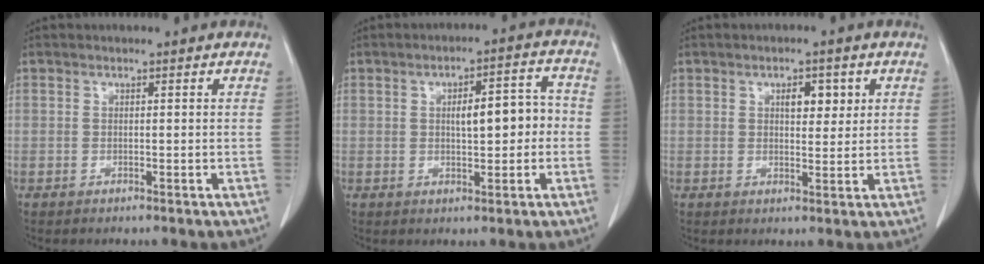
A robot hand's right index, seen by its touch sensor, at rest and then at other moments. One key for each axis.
{"total": 6.7, "fx": -0.1, "fy": 2.3, "fz": 6.3, "tx": -0.092, "ty": 0.025, "tz": 0.003}
{"total": 3.7, "fx": 1.4, "fy": 1.7, "fz": 3.0, "tx": -0.043, "ty": 0.002, "tz": 0.022}